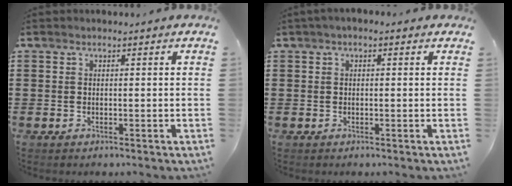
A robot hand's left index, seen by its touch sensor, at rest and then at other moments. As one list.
[{"total": 1.0, "force": [-0.1, 0.5, 0.9], "torque": [-0.016, 0.004, -0.003]}]